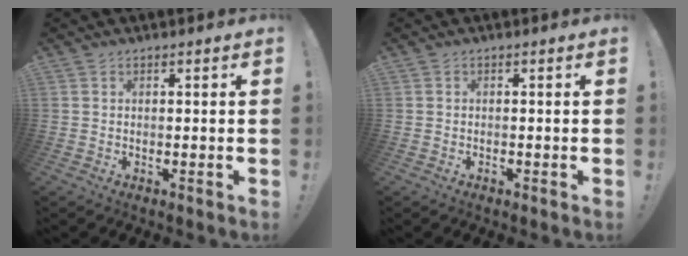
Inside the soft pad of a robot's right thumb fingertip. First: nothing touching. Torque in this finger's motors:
{"motor_torque": [0.09, -0.04, -0.15, 0.09, -0.01]}